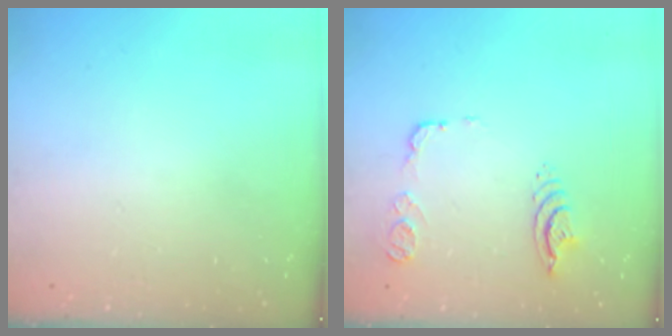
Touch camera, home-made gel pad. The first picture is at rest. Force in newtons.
{"total": 10.8, "press": 10.7, "slide": 1.4}